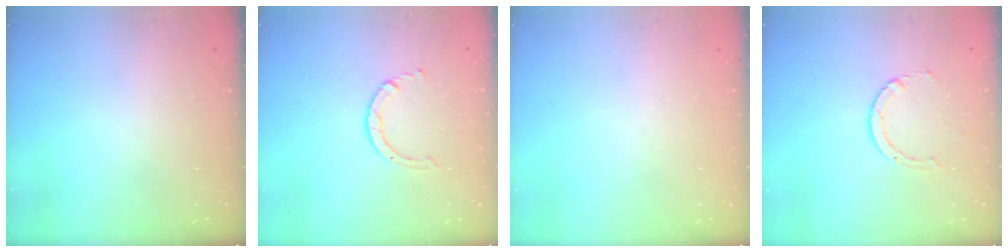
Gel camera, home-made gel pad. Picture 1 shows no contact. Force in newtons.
{"total": 2.5, "press": 2.4, "slide": 0.3}
{"total": 0.0}
{"total": 2.9, "press": 2.9, "slide": 0.4}